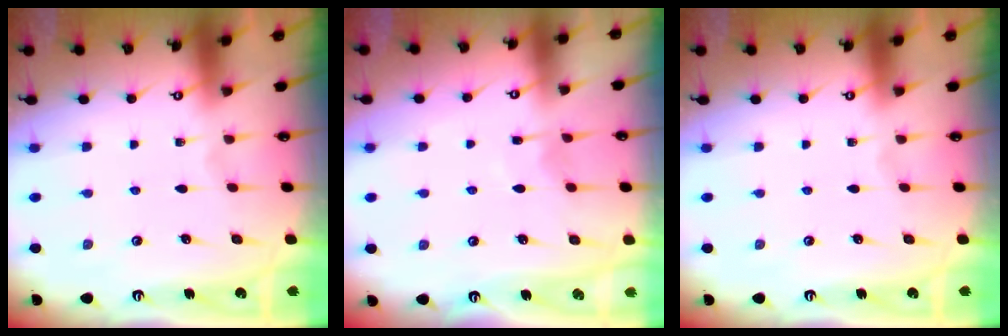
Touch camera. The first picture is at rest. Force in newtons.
{"total": 4.9, "press": 4.8, "slide": 0.5}
{"total": 0.0}